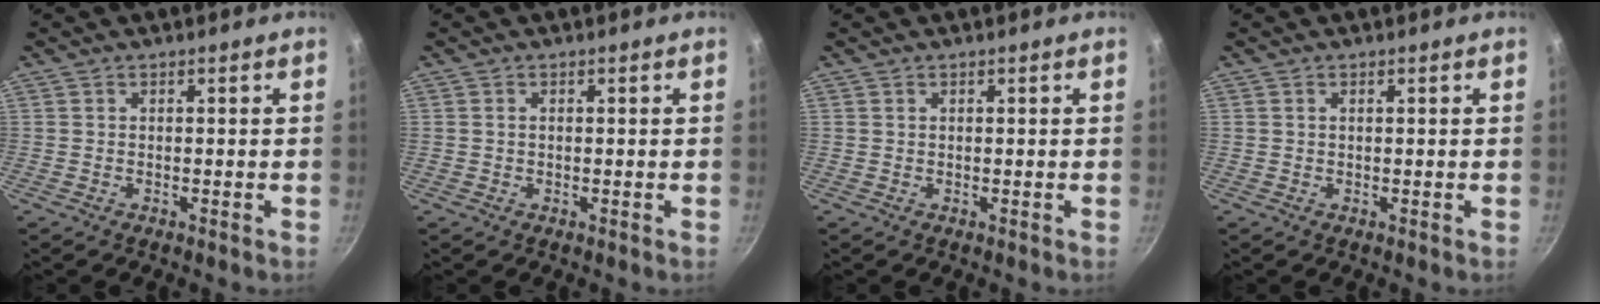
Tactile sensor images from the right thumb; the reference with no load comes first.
{"total": 0.5, "force": [0.0, 0.4, 0.3], "torque": [-0.007, 0.001, 0.000]}
{"total": 0.0}
{"total": 0.0}